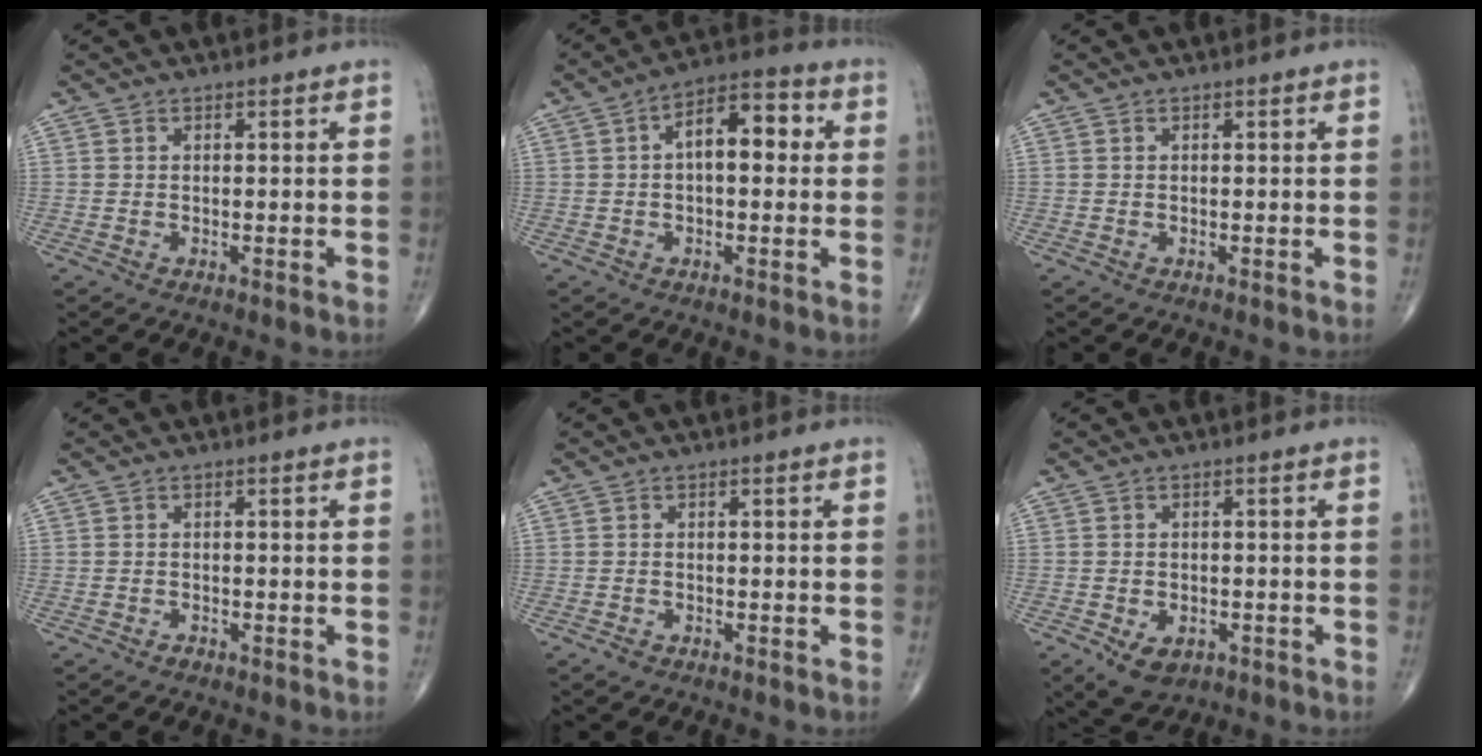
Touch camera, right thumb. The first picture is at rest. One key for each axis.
{"total": 9.7, "fx": 1.3, "fy": 5.0, "fz": 8.2, "tx": -0.112, "ty": 0.032, "tz": 0.011}
{"total": 0.0}
{"total": 0.7, "fx": -0.6, "fy": 0.4, "fz": 0.2, "tx": -0.004, "ty": 0.003, "tz": -0.011}
{"total": 0.9, "fx": -0.6, "fy": 0.6, "fz": 0.4, "tx": -0.009, "ty": 0.001, "tz": -0.012}
{"total": 5.6, "fx": -2.5, "fy": 3.7, "fz": 3.4, "tx": -0.051, "ty": 0.004, "tz": -0.030}